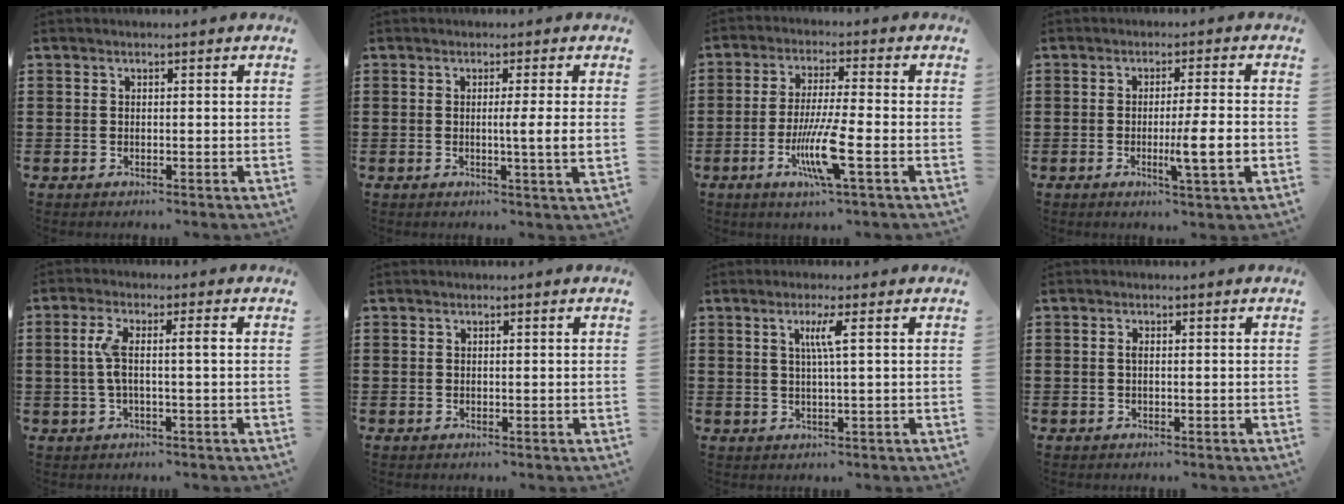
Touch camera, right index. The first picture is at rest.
{"total": 4.2, "force": [0.0, -0.5, 4.2], "torque": [-0.076, -0.010, -0.003]}
{"total": 9.1, "force": [-3.2, 0.9, 8.5], "torque": [-0.171, -0.018, -0.061]}
{"total": 6.7, "force": [-1.5, 0.2, 6.6], "torque": [-0.098, -0.015, -0.026]}
{"total": 4.7, "force": [0.1, 0.6, 4.6], "torque": [-0.100, -0.001, -0.009]}
{"total": 0.0}
{"total": 3.3, "force": [0.9, -0.3, 3.2], "torque": [-0.064, -0.003, 0.011]}
{"total": 0.8, "force": [0.0, 0.2, 0.8], "torque": [-0.016, -0.002, 0.001]}